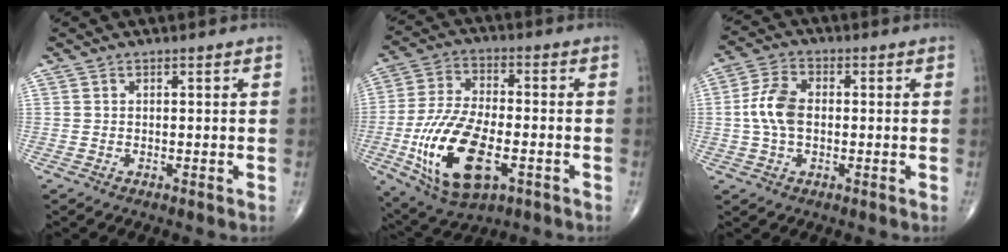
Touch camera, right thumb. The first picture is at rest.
{"total": 18.5, "force": [-5.4, 9.0, 15.2], "torque": [-0.298, 0.009, -0.088]}
{"total": 7.7, "force": [-0.1, 4.8, 6.0], "torque": [-0.125, 0.016, -0.008]}